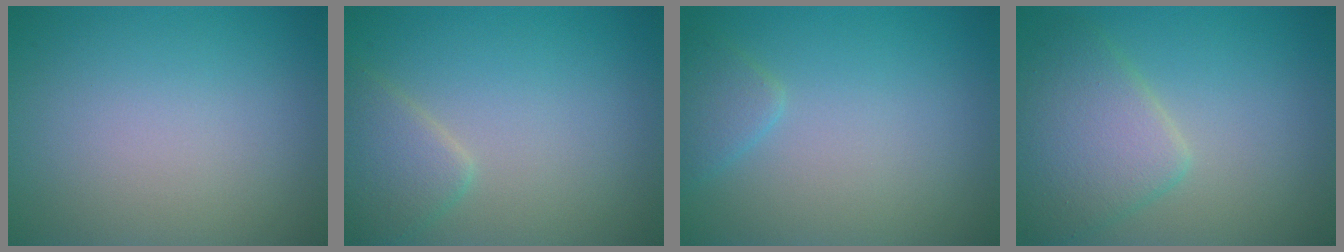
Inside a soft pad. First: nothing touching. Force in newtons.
{"total": 2.7, "press": 2.7, "slide": 0.1}
{"total": 1.5, "press": 1.5, "slide": 0.1}
{"total": 4.7, "press": 4.7, "slide": 0.1}